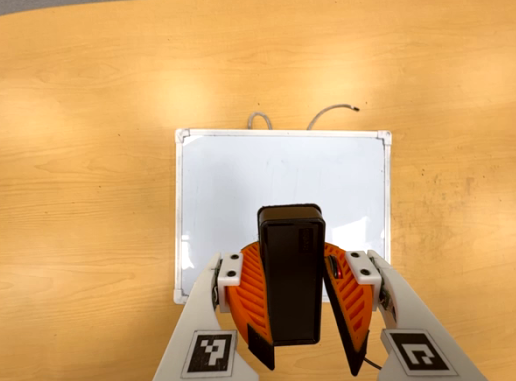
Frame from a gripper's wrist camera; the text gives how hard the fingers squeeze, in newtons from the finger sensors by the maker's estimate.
{"total": 9.1, "left": 9.3, "right": 8.9}